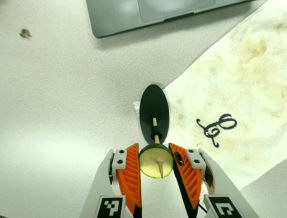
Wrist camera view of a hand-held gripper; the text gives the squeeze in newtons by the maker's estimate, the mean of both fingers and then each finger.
{"total": 9.4, "left": 9.6, "right": 9.3}